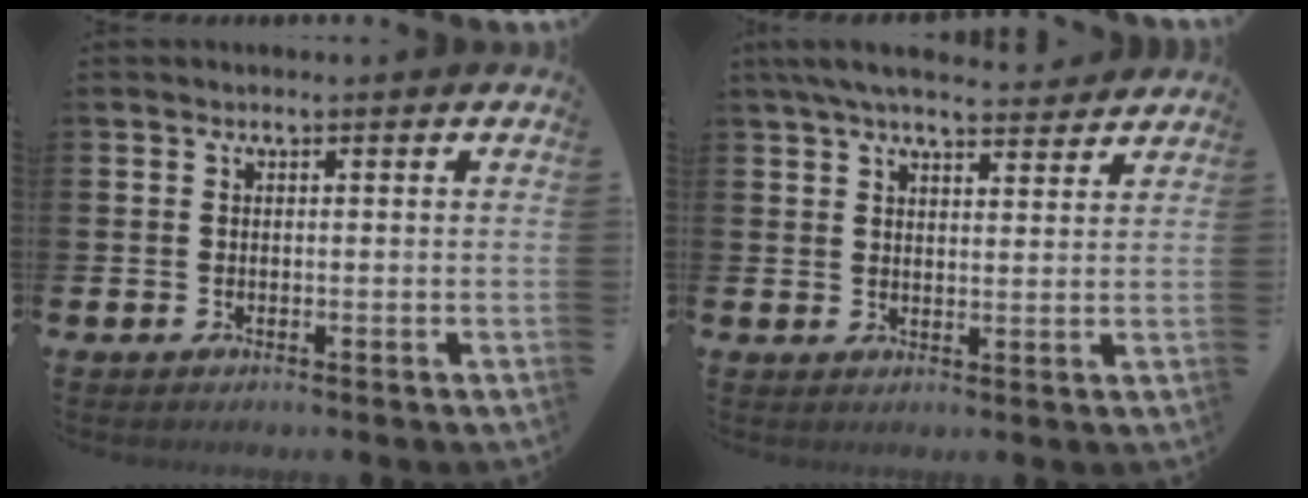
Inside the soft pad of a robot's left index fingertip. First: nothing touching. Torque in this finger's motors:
{"motor_torque": [0.84, -0.72, 0.72, 0.21]}